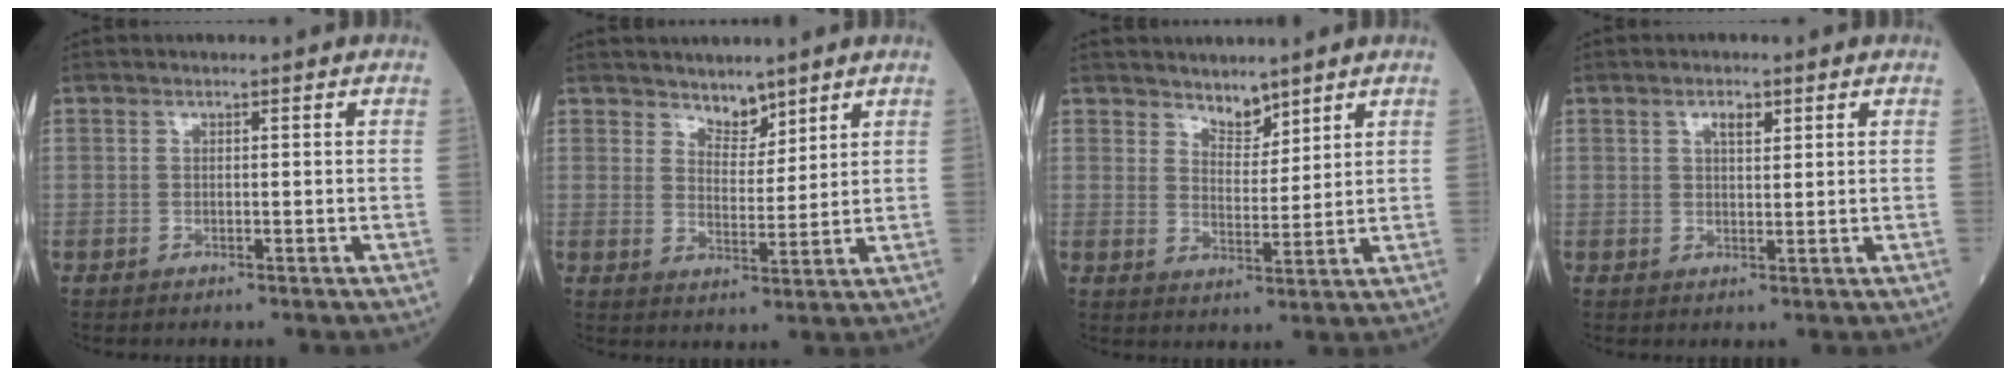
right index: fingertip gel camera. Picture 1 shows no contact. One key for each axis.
{"total": 3.8, "fx": 3.3, "fy": 1.5, "fz": 1.0, "tx": -0.013, "ty": -0.003, "tz": 0.062}
{"total": 3.8, "fx": 3.3, "fy": 1.4, "fz": 1.0, "tx": -0.016, "ty": -0.003, "tz": 0.064}
{"total": 2.3, "fx": 1.3, "fy": 0.8, "fz": 1.7, "tx": -0.031, "ty": 0.001, "tz": 0.021}